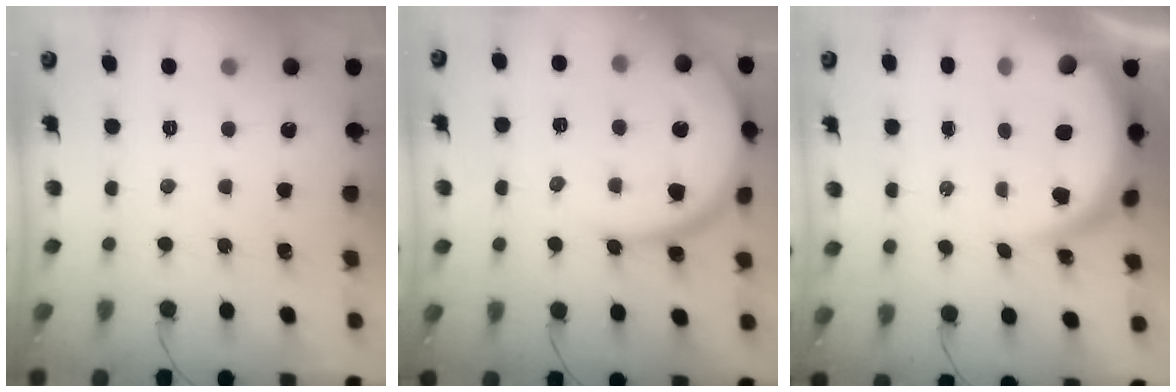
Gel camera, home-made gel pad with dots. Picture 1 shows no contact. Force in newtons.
{"total": 15.6, "press": 15.5, "slide": 2.0}
{"total": 13.5, "press": 13.5, "slide": 1.3}